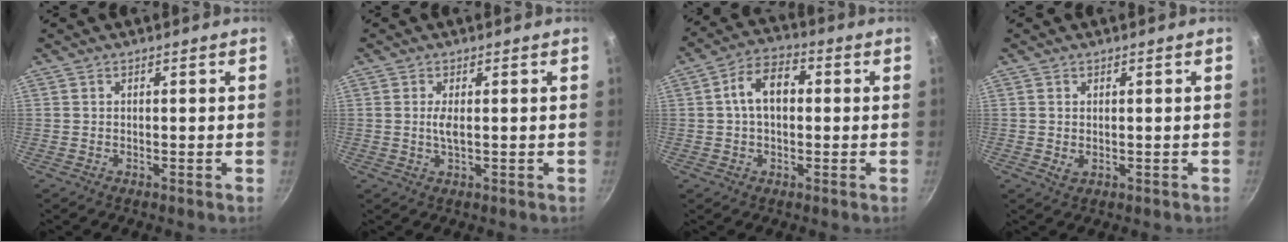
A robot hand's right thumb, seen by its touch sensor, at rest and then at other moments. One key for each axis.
{"total": 2.3, "fx": 0.2, "fy": 0.6, "fz": 2.2, "tx": -0.047, "ty": -0.002, "tz": 0.005}
{"total": 8.9, "fx": 0.9, "fy": 5.7, "fz": 6.7, "tx": -0.092, "ty": 0.026, "tz": 0.003}
{"total": 1.4, "fx": 0.2, "fy": 0.9, "fz": 1.0, "tx": -0.015, "ty": -0.007, "tz": 0.004}